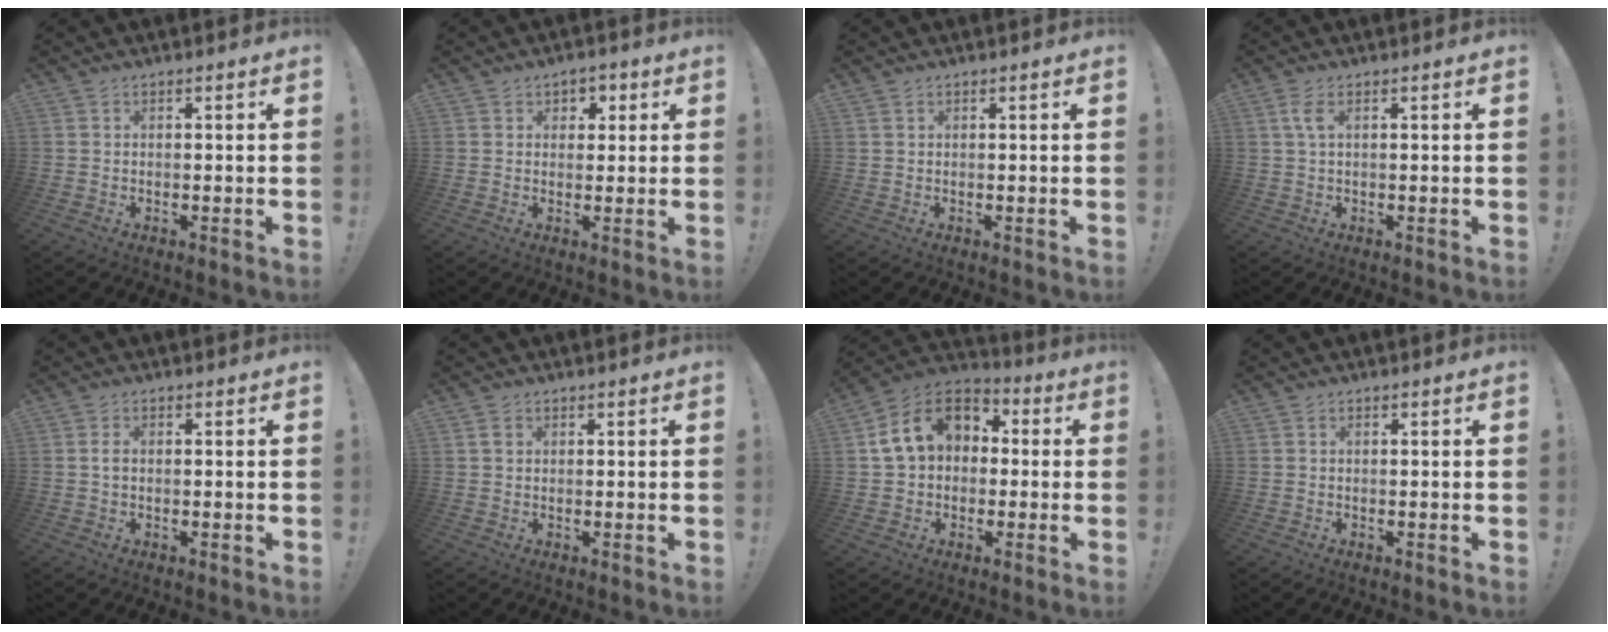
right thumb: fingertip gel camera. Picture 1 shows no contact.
{"total": 3.5, "force": [1.0, 3.3, 0.9], "torque": [-0.002, -0.004, 0.014]}
{"total": 0.6, "force": [0.5, 0.4, 0.2], "torque": [-0.002, 0.000, 0.008]}
{"total": 3.1, "force": [0.9, 0.9, 2.9], "torque": [-0.063, 0.005, 0.017]}
{"total": 1.5, "force": [0.0, 0.9, 1.2], "torque": [-0.020, 0.003, -0.001]}
{"total": 1.4, "force": [0.6, 1.2, 0.4], "torque": [-0.005, 0.003, 0.010]}
{"total": 15.3, "force": [3.8, 11.4, 9.5], "torque": [-0.151, 0.008, 0.073]}
{"total": 0.0}